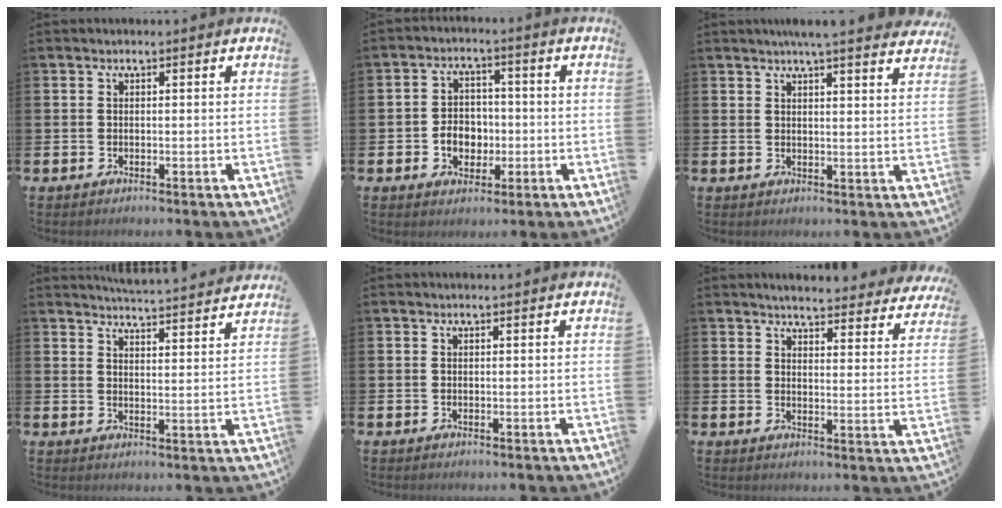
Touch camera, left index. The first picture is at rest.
{"total": 4.5, "force": [-1.0, 3.8, 2.3], "torque": [-0.036, 0.002, -0.027]}
{"total": 4.9, "force": [4.7, -0.4, 1.5], "torque": [-0.030, -0.022, 0.081]}
{"total": 5.1, "force": [5.1, -0.3, 0.2], "torque": [-0.016, -0.038, 0.090]}
{"total": 0.0}
{"total": 4.5, "force": [4.4, 0.4, 0.6], "torque": [-0.027, -0.033, 0.076]}